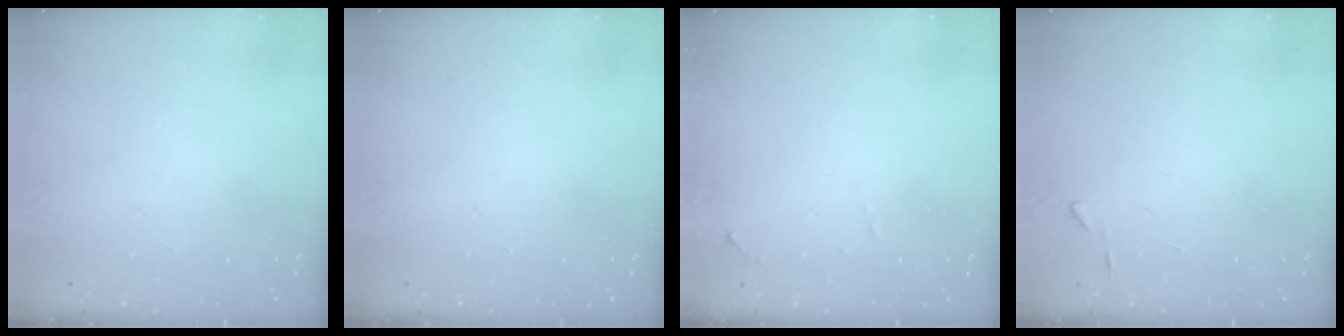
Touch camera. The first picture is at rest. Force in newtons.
{"total": 0.0}
{"total": 5.4, "press": 5.4, "slide": 0.4}
{"total": 2.7, "press": 2.7, "slide": 0.3}